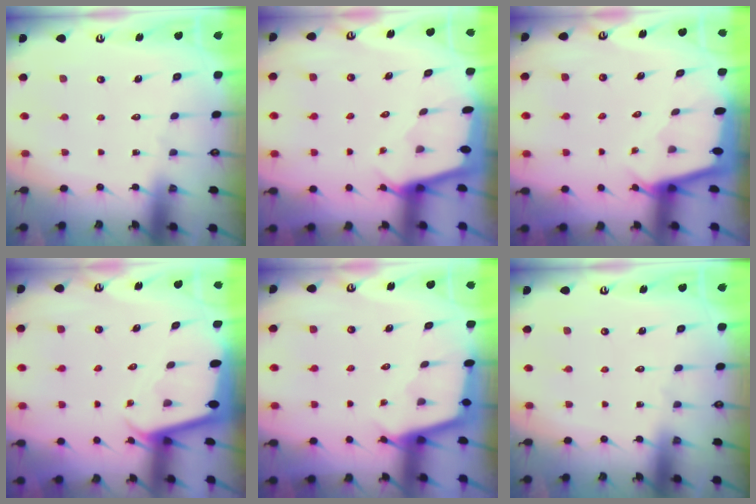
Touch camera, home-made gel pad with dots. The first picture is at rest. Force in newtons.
{"total": 1.7, "press": 1.6, "slide": 0.2}
{"total": 2.1, "press": 2.1, "slide": 0.1}
{"total": 2.0, "press": 2.0, "slide": 0.1}
{"total": 2.2, "press": 2.2, "slide": 0.2}
{"total": 0.0}